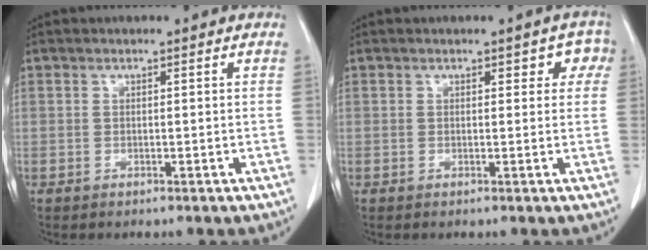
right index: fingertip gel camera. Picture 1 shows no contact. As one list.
[{"total": 2.9, "force": [1.3, 1.9, 1.7], "torque": [0.000, 0.010, 0.009]}]